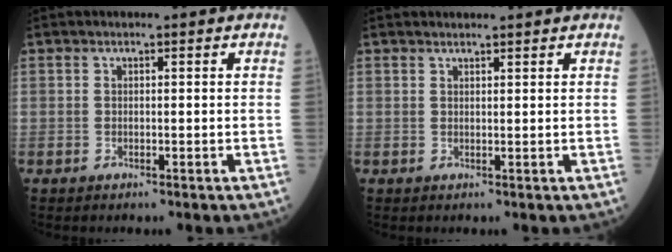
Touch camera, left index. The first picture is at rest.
{"total": 2.3, "force": [2.2, 0.1, 0.5], "torque": [-0.009, 0.010, 0.032]}